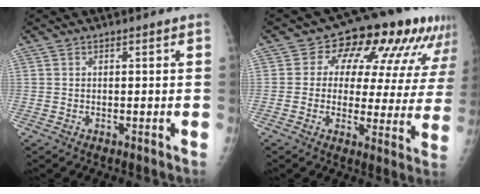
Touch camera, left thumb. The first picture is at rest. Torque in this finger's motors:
{"motor_torque": [-0.09, 0.27, 0.09, 0.00, 0.06]}